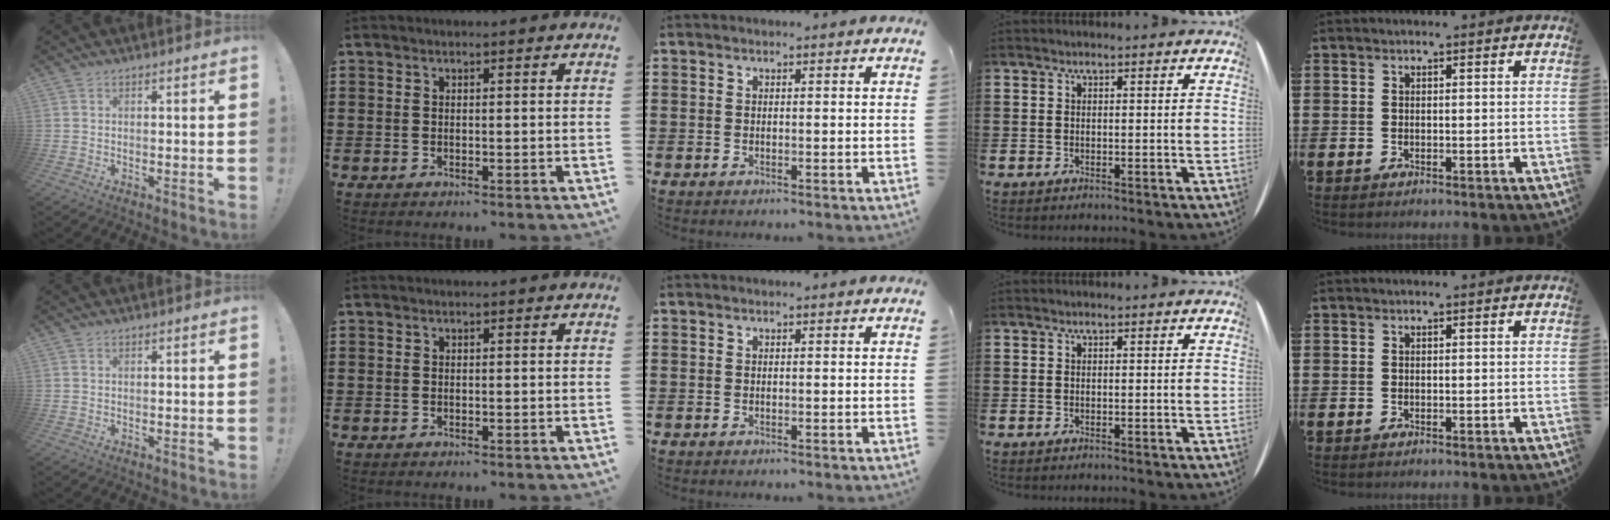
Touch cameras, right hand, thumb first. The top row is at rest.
{}